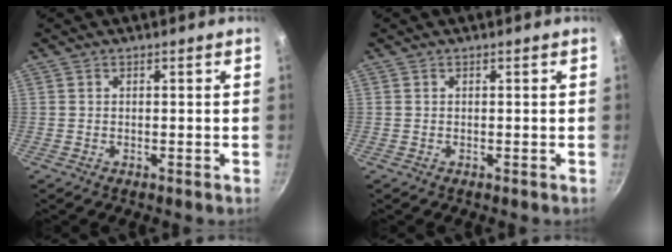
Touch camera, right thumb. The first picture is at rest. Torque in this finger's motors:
{"motor_torque": [0.04, 0.01, 0.22, -0.04, 0.06]}